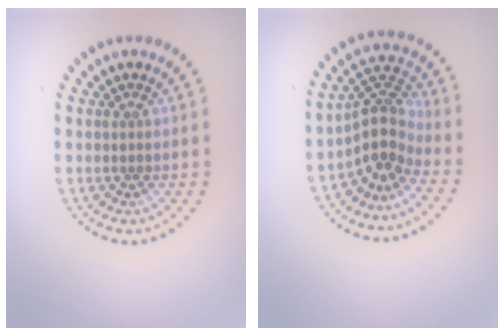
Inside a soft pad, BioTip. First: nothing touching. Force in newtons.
{"total": 3.8, "press": 2.7, "slide": 2.7}